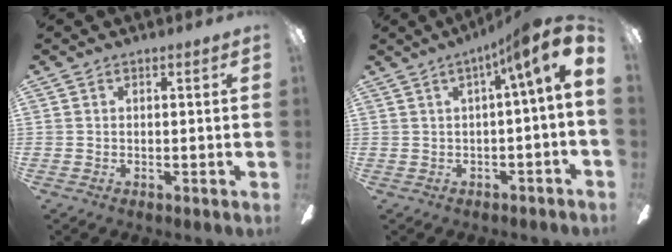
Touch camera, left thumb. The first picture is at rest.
{"total": 9.4, "force": [3.6, 1.1, 8.6], "torque": [-0.131, -0.022, 0.056]}